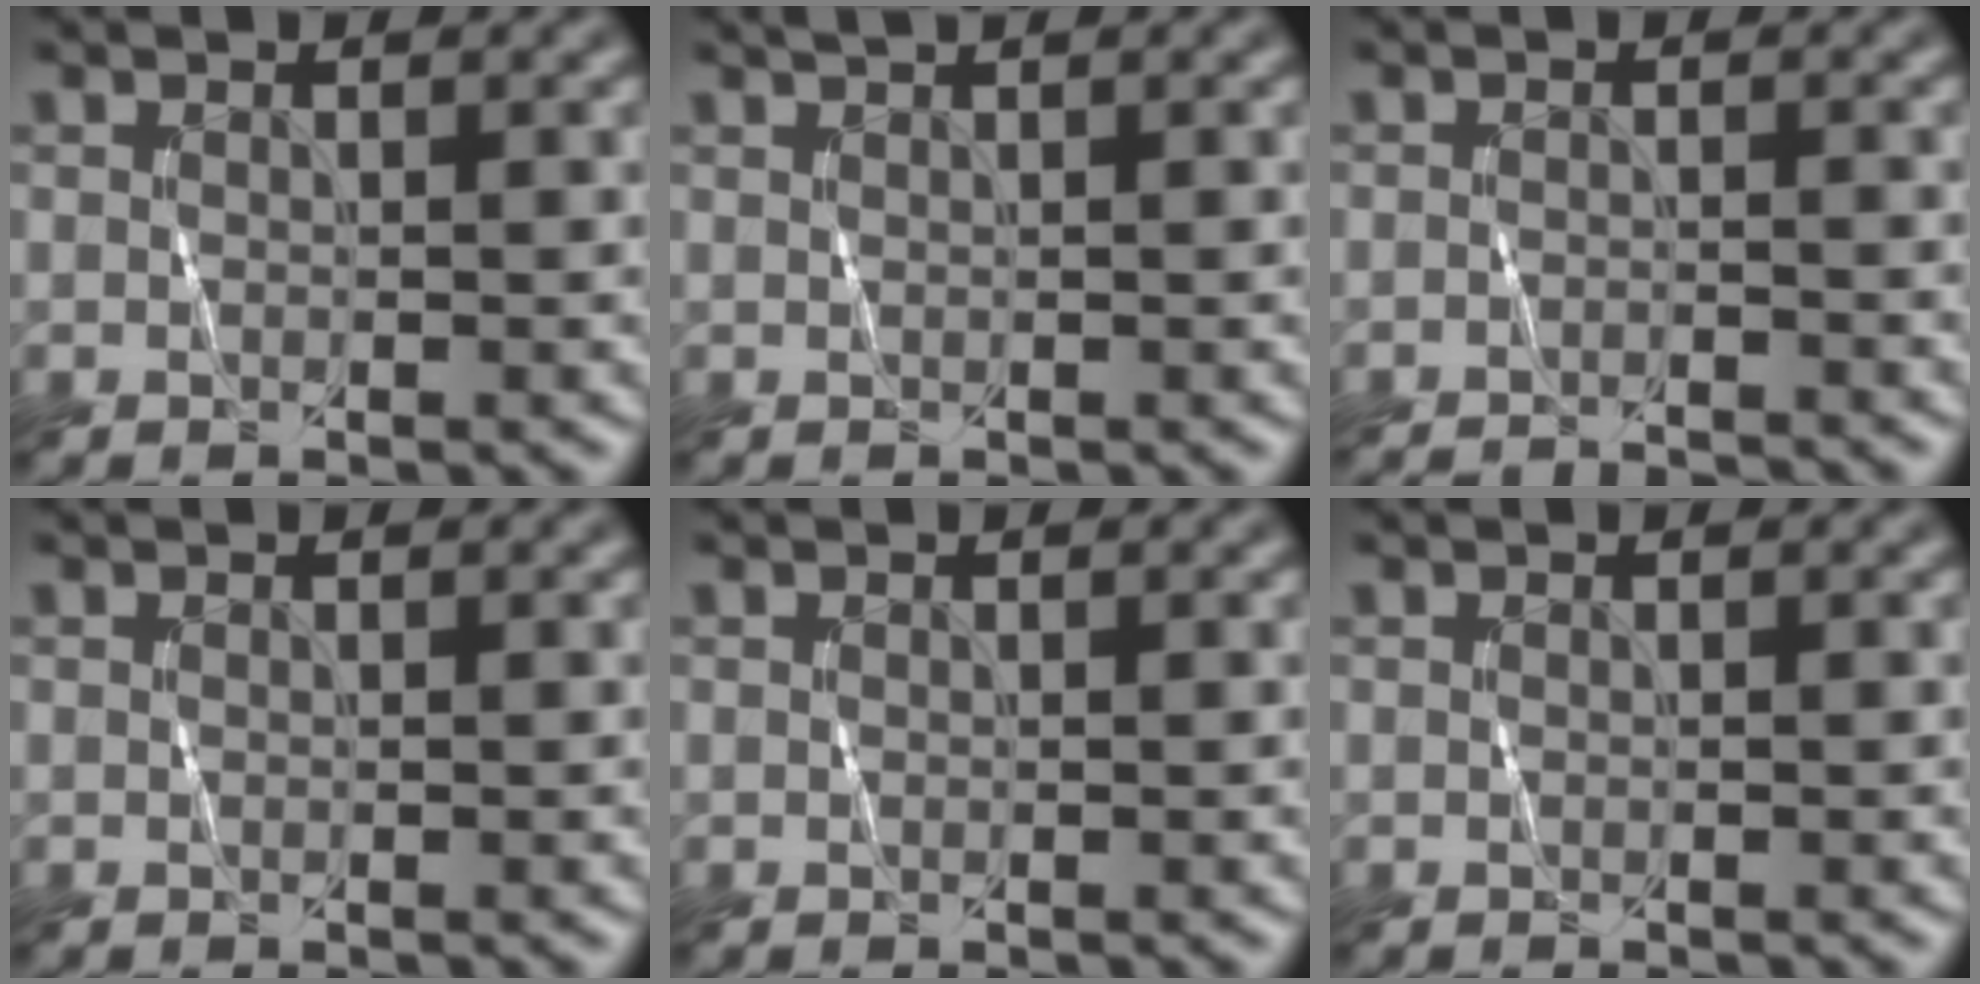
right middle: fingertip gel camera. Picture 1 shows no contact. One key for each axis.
{"total": 0.5, "fx": 0.5, "fy": 0.1, "fz": -0.1, "tx": 0.005, "ty": 0.001, "tz": 0.006}
{"total": 4.9, "fx": -4.6, "fy": 0.9, "fz": 1.2, "tx": -0.004, "ty": 0.008, "tz": -0.059}
{"total": 0.0}
{"total": 0.0}
{"total": 0.0}